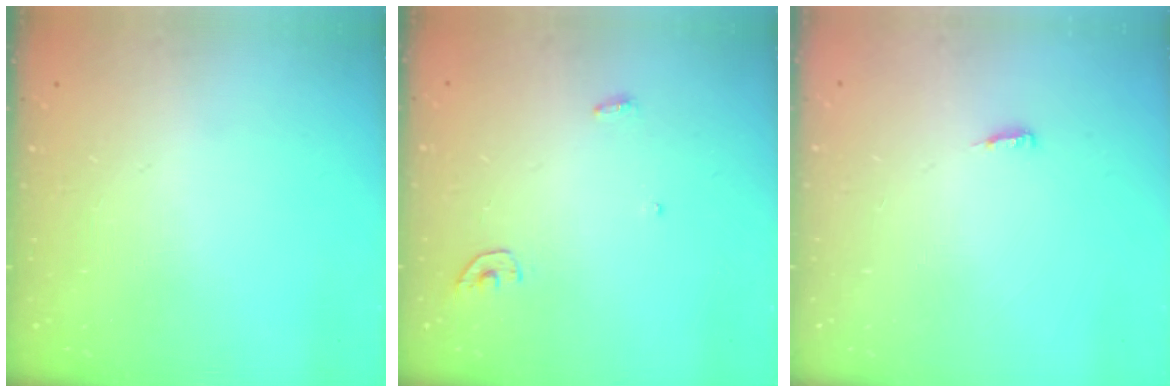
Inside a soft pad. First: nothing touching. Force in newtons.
{"total": 3.8, "press": 3.8, "slide": 0.3}
{"total": 4.3, "press": 4.1, "slide": 1.3}